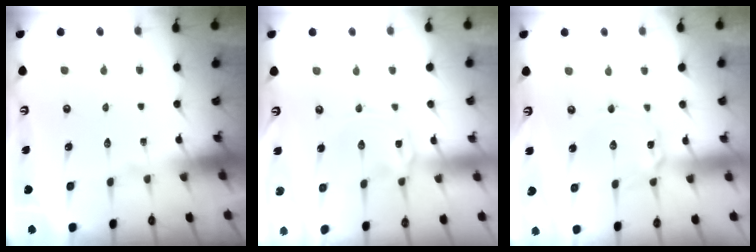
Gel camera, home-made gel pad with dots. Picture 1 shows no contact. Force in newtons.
{"total": 0.0}
{"total": 2.2, "press": 2.2, "slide": 0.3}